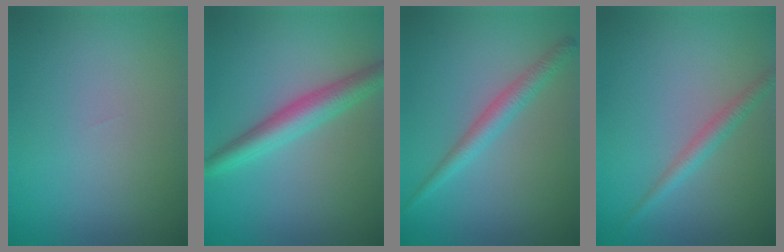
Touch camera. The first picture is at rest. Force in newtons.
{"total": 4.0, "press": 4.0, "slide": 0.1}
{"total": 2.4, "press": 2.4, "slide": 0.1}
{"total": 1.8, "press": 1.8, "slide": 0.0}